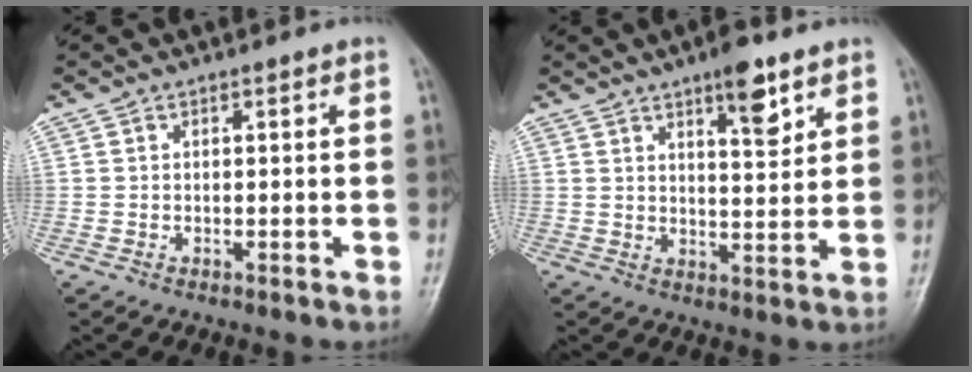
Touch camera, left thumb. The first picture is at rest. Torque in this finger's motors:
{"motor_torque": [1.56, 0.53, 0.90, -0.96, 0.09]}